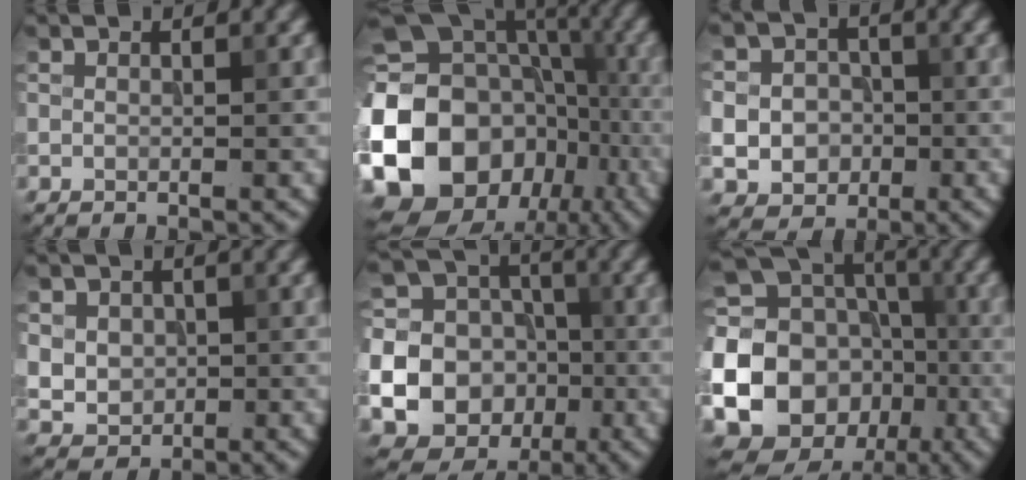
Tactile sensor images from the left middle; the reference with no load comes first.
{"total": 20.9, "force": [-5.3, 17.3, 10.5], "torque": [-0.196, -0.006, -0.113]}
{"total": 8.5, "force": [-1.4, 7.8, 2.9], "torque": [-0.071, -0.004, -0.047]}
{"total": 4.6, "force": [0.8, 4.0, 2.0], "torque": [-0.045, 0.009, 0.014]}
{"total": 25.1, "force": [-6.8, 23.5, 5.5], "torque": [-0.159, -0.034, -0.145]}
{"total": 24.8, "force": [-5.9, 22.6, 8.3], "torque": [-0.187, -0.018, -0.143]}